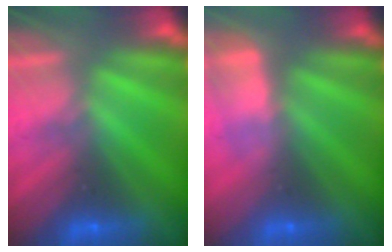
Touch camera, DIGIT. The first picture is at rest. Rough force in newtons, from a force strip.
{"total": 3.0}